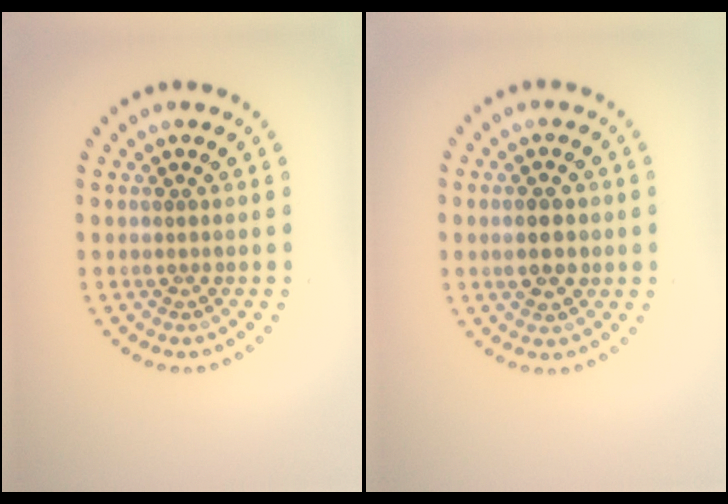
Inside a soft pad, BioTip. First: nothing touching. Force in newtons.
{"total": 3.4, "press": 3.4, "slide": 0.1}